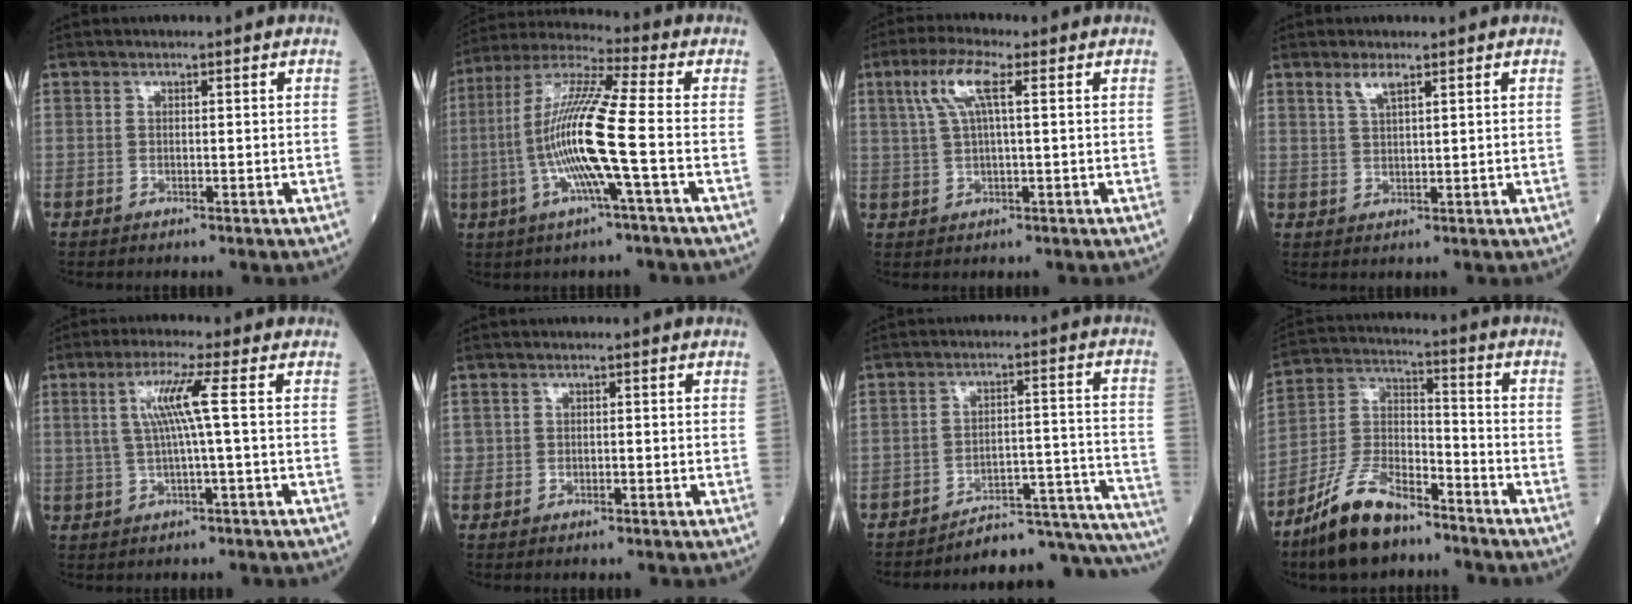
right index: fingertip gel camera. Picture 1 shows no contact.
{"total": 14.0, "force": [-2.7, -0.4, 13.7], "torque": [-0.276, 0.001, -0.060]}
{"total": 5.8, "force": [2.2, 0.8, 5.3], "torque": [-0.117, 0.021, 0.049]}
{"total": 2.5, "force": [1.8, 0.3, 1.7], "torque": [-0.039, 0.002, 0.041]}
{"total": 6.0, "force": [1.0, -1.0, 5.8], "torque": [-0.120, 0.012, 0.028]}
{"total": 0.7, "force": [-0.1, 0.6, 0.3], "torque": [-0.005, 0.006, 0.003]}
{"total": 17.2, "force": [-17.0, 1.2, 2.1], "torque": [0.025, 0.054, -0.219]}
{"total": 12.6, "force": [-9.4, 4.3, 7.3], "torque": [-0.157, -0.001, -0.182]}